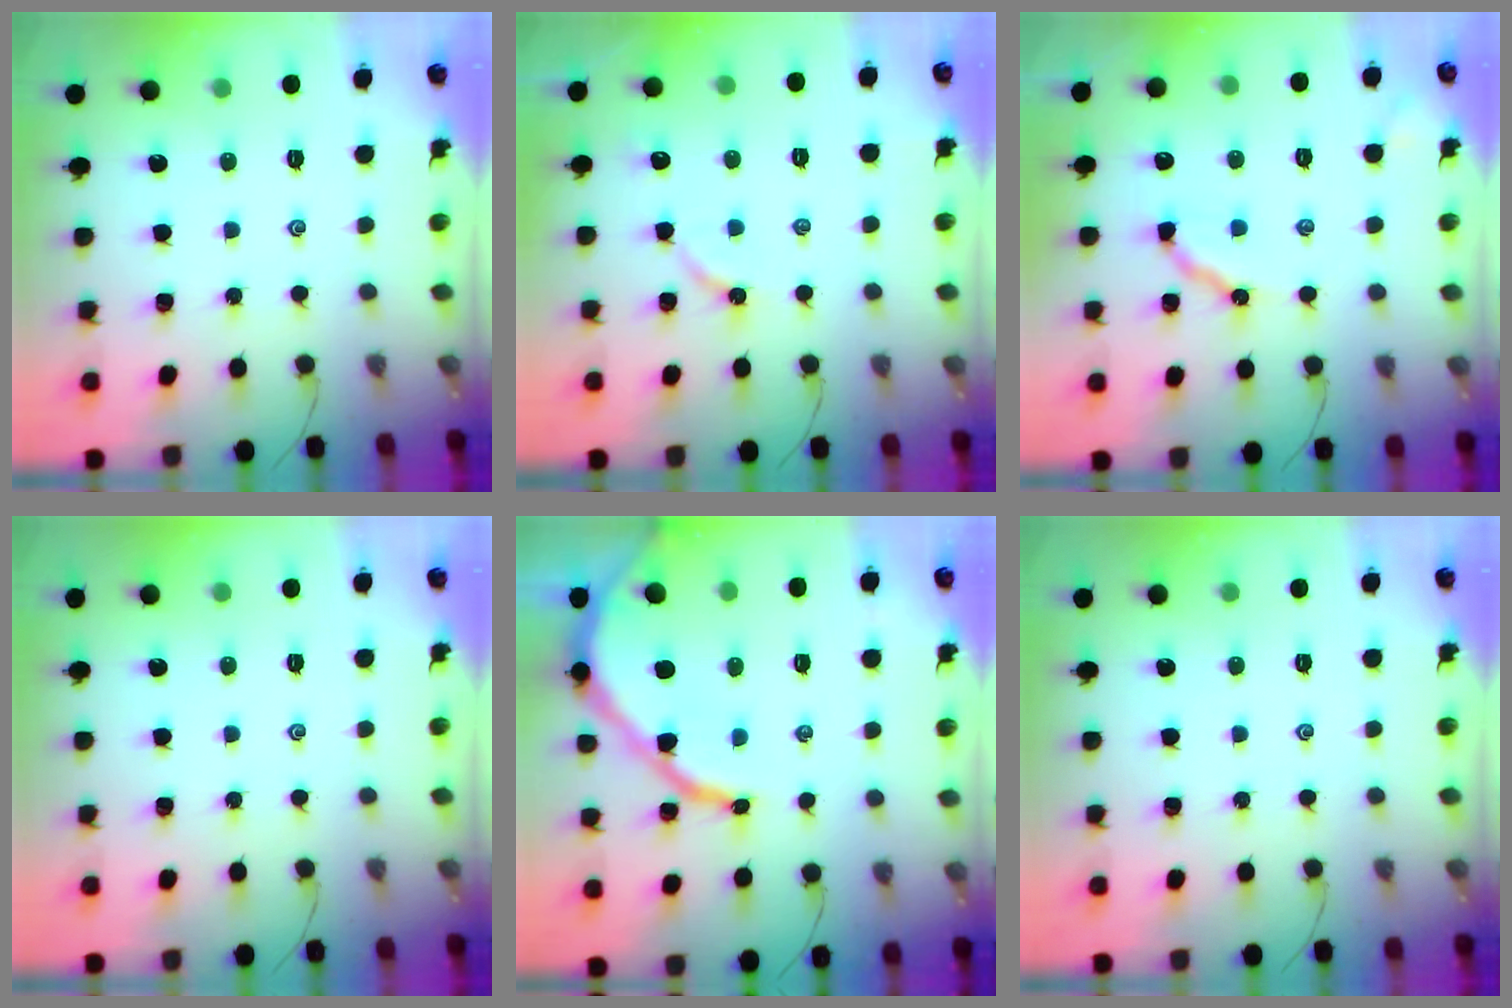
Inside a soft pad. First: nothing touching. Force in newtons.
{"total": 4.9, "press": 4.9, "slide": 0.8}
{"total": 9.4, "press": 9.3, "slide": 1.0}
{"total": 0.0}
{"total": 12.4, "press": 12.3, "slide": 1.3}
{"total": 0.0}